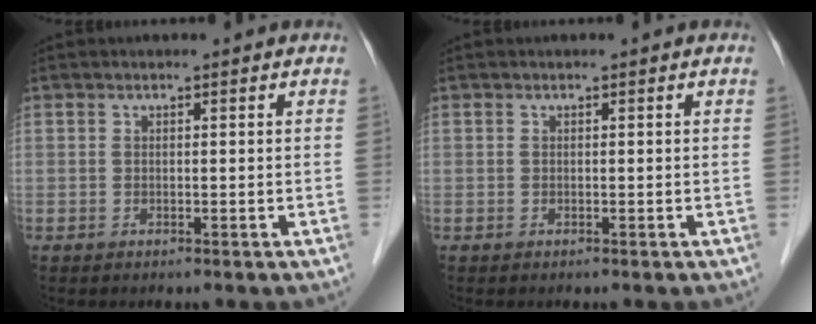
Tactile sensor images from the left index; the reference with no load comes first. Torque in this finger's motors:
{"motor_torque": [0.00, 0.00, 0.01, 0.00]}